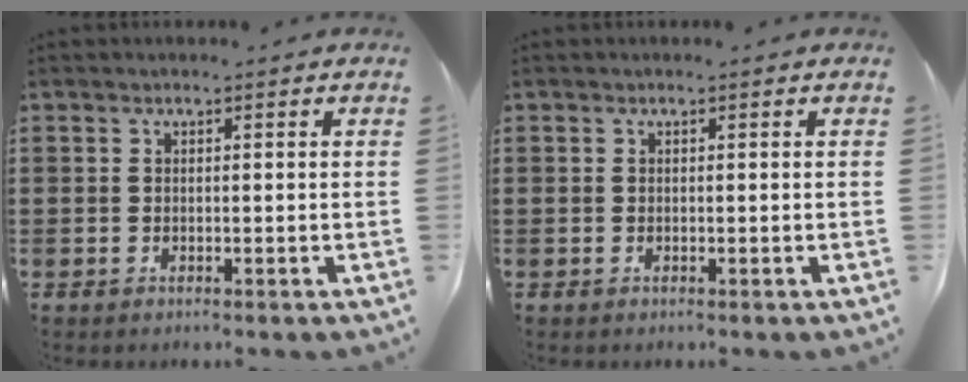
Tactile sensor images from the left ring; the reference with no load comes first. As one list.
[{"total": 0.0}]